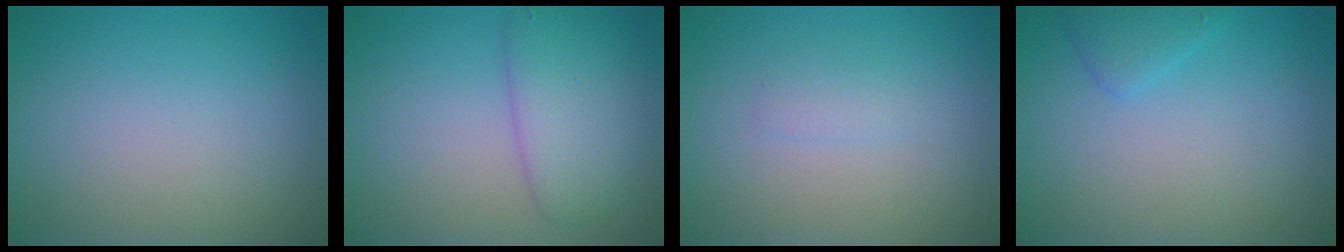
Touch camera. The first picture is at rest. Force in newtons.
{"total": 4.2, "press": 4.2, "slide": 0.1}
{"total": 1.0, "press": 1.0, "slide": 0.1}
{"total": 1.5, "press": 1.5, "slide": 0.2}